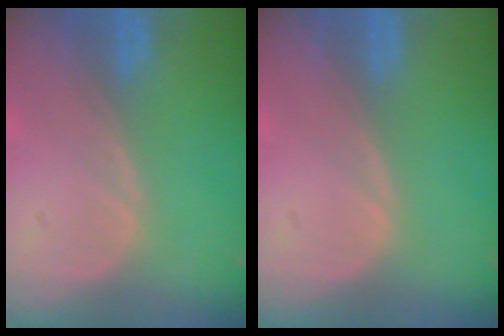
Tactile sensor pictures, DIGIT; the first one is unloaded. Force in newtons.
{"total": 0.0}